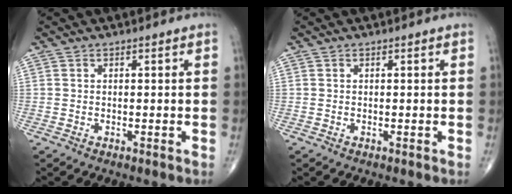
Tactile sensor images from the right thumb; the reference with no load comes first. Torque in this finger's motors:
{"motor_torque": [-0.17, 0.18, -0.08, -0.08, 0.00]}